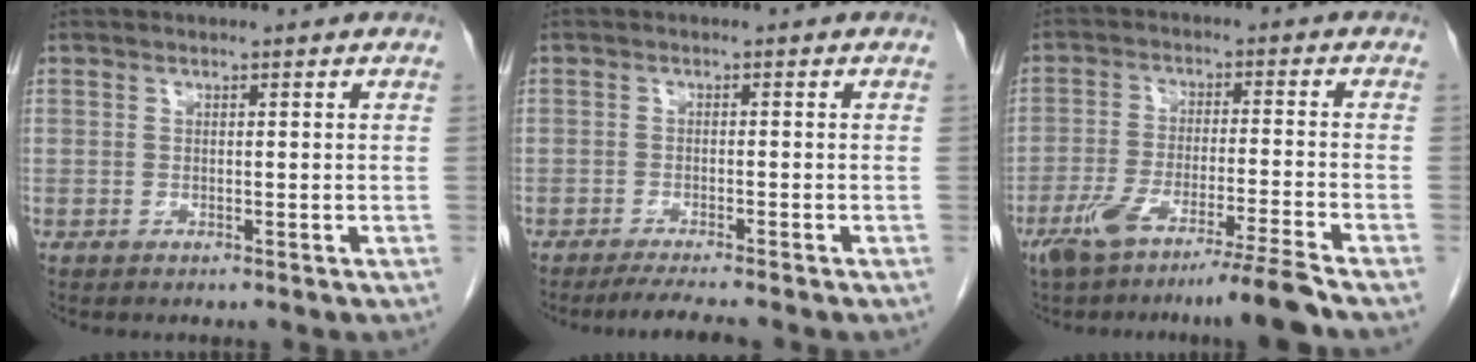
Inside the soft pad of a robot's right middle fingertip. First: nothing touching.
{"total": 4.5, "force": [-3.9, -0.3, 2.3], "torque": [-0.038, -0.014, -0.064]}
{"total": 10.3, "force": [-7.7, -1.3, 6.7], "torque": [-0.114, -0.024, -0.133]}